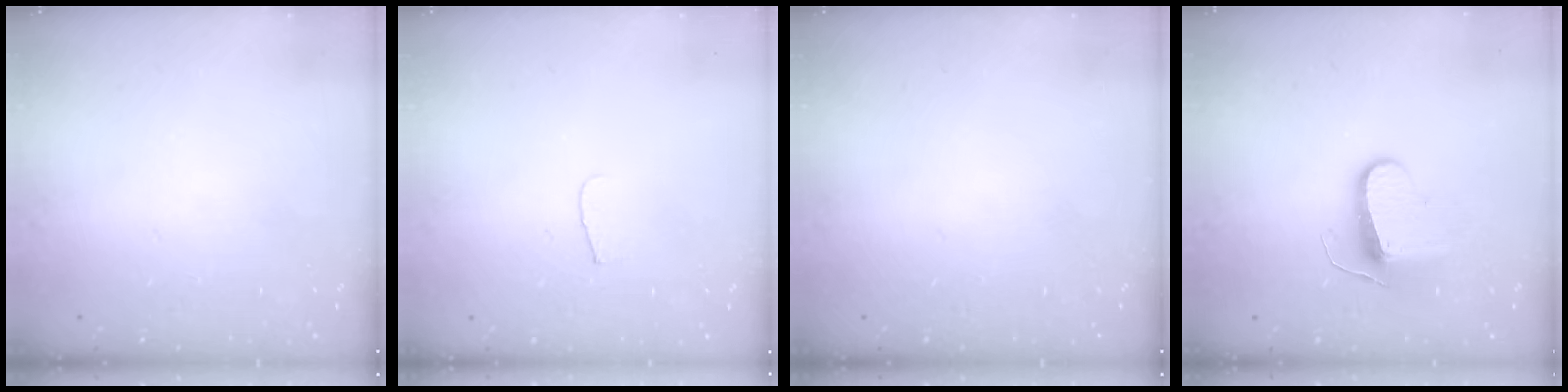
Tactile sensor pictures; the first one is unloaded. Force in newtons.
{"total": 3.8, "press": 3.8, "slide": 0.4}
{"total": 0.0}
{"total": 9.0, "press": 9.0, "slide": 0.3}